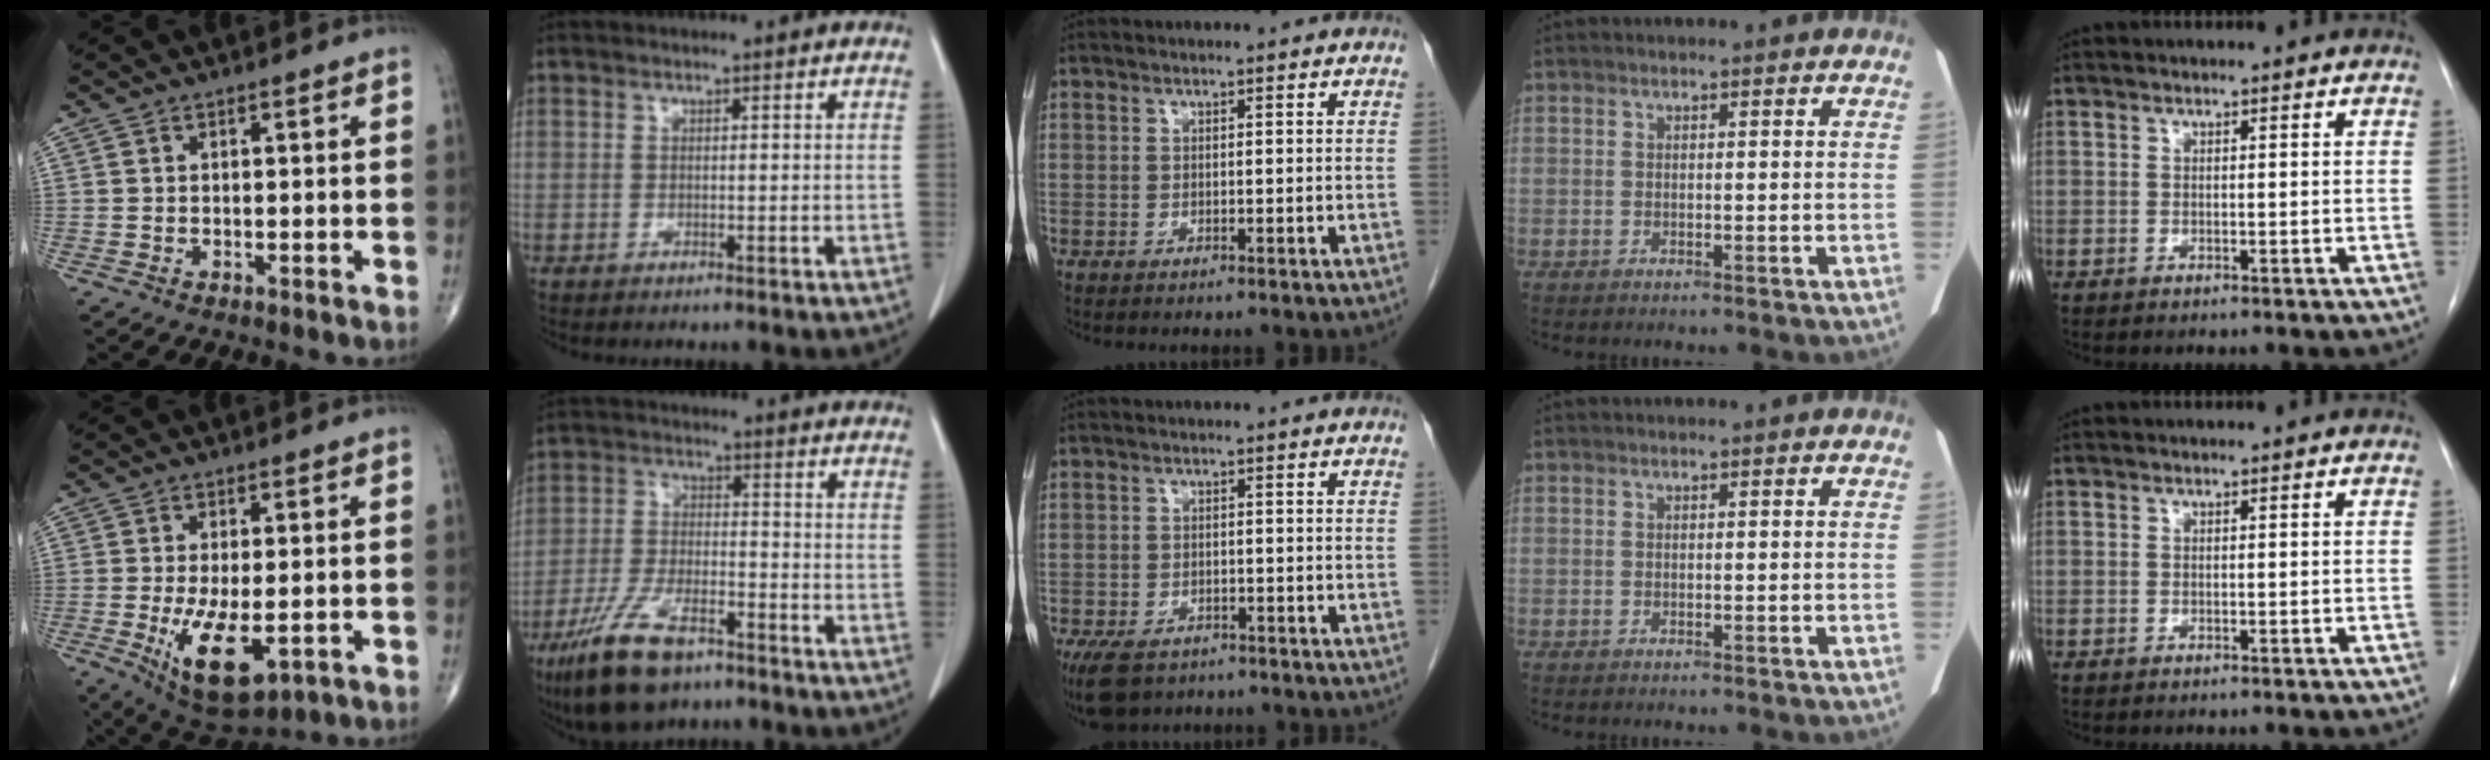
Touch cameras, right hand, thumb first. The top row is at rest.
{"thumb": {"total": 11.3, "force": [-2.8, 4.9, 9.8], "torque": [-0.166, -0.020, -0.032]}, "index": {"total": 11.7, "force": [-7.8, 3.8, 7.9], "torque": [-0.165, -0.017, -0.143]}, "middle": {"total": 6.7, "force": [-4.8, 3.6, 3.0], "torque": [-0.057, -0.007, -0.074]}}